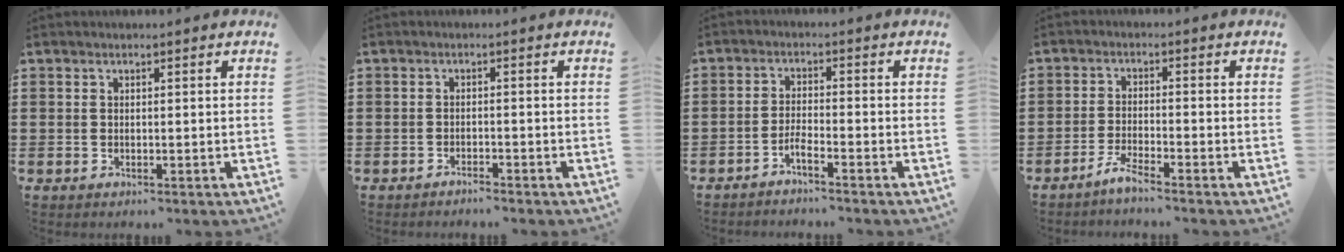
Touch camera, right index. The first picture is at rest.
{"total": 1.4, "force": [-1.3, -0.1, 0.2], "torque": [-0.009, 0.000, -0.026]}
{"total": 2.4, "force": [-2.2, -0.1, 1.1], "torque": [-0.031, -0.003, -0.045]}
{"total": 2.8, "force": [-2.6, -0.3, 1.1], "torque": [-0.035, -0.002, -0.052]}